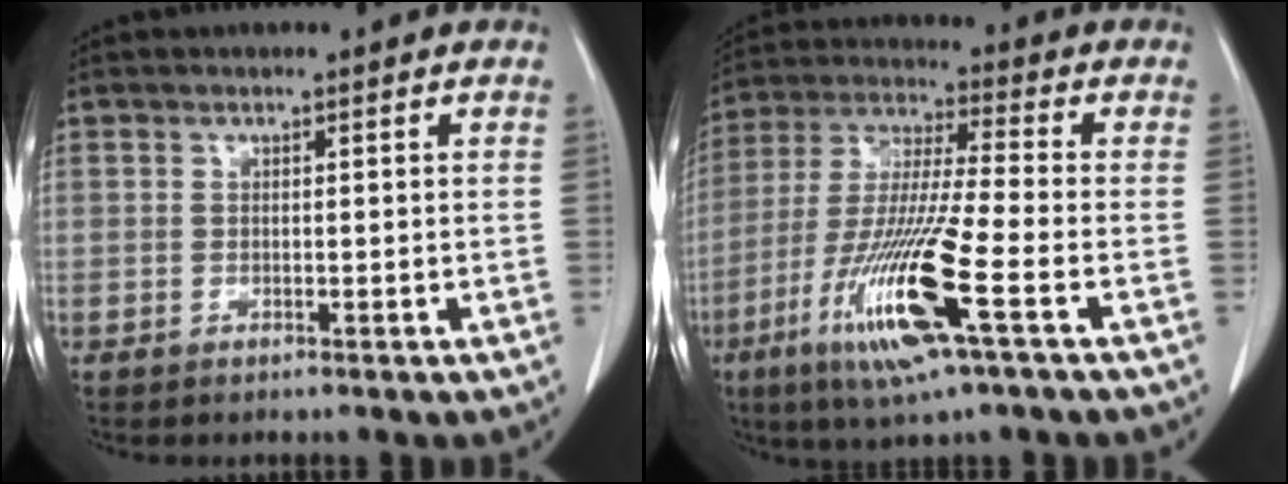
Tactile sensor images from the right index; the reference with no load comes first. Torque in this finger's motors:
{"motor_torque": [1.93, -0.20, 0.48, 0.17]}